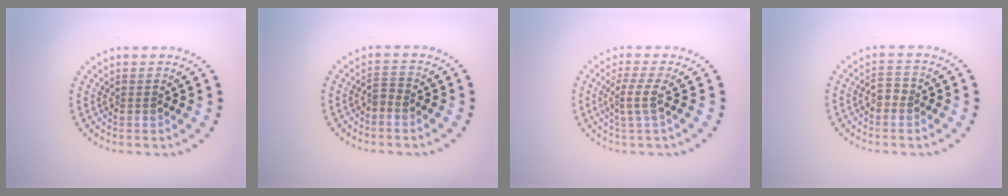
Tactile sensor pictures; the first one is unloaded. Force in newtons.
{"total": 1.1, "press": 0.9, "slide": 0.6}
{"total": 2.3, "press": 1.7, "slide": 1.5}
{"total": 1.5, "press": 1.5, "slide": 0.3}